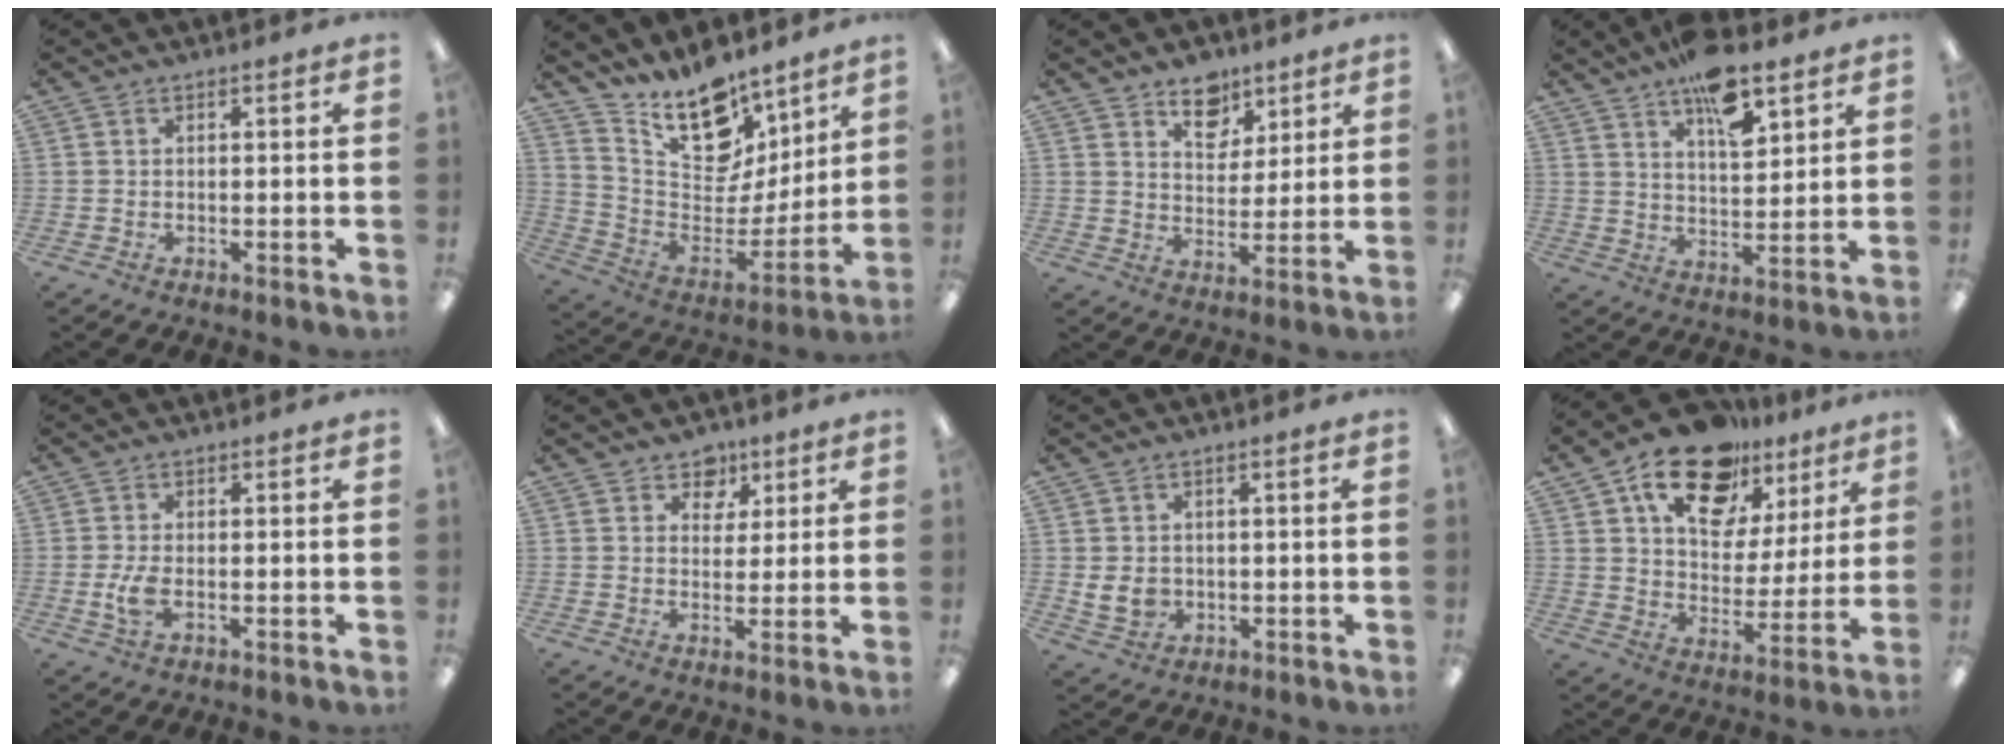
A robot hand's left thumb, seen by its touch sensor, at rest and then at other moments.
{"total": 18.1, "force": [13.3, 9.5, 7.8], "torque": [-0.134, -0.100, 0.243]}
{"total": 9.2, "force": [6.6, 5.8, 2.6], "torque": [-0.023, -0.043, 0.119]}
{"total": 11.6, "force": [8.1, 4.6, 7.0], "torque": [-0.101, -0.043, 0.138]}
{"total": 4.7, "force": [-0.7, 2.3, 4.0], "torque": [-0.079, -0.004, -0.016]}
{"total": 6.1, "force": [3.7, 4.6, 1.1], "torque": [-0.002, -0.021, 0.065]}
{"total": 4.7, "force": [0.1, 4.0, 2.6], "torque": [-0.054, -0.001, 0.001]}
{"total": 18.7, "force": [12.7, 10.5, 8.7], "torque": [-0.138, -0.073, 0.224]}